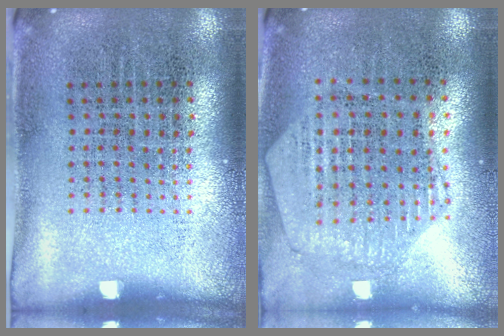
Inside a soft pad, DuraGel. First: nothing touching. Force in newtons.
{"total": 1.1, "press": 1.1, "slide": 0.2}